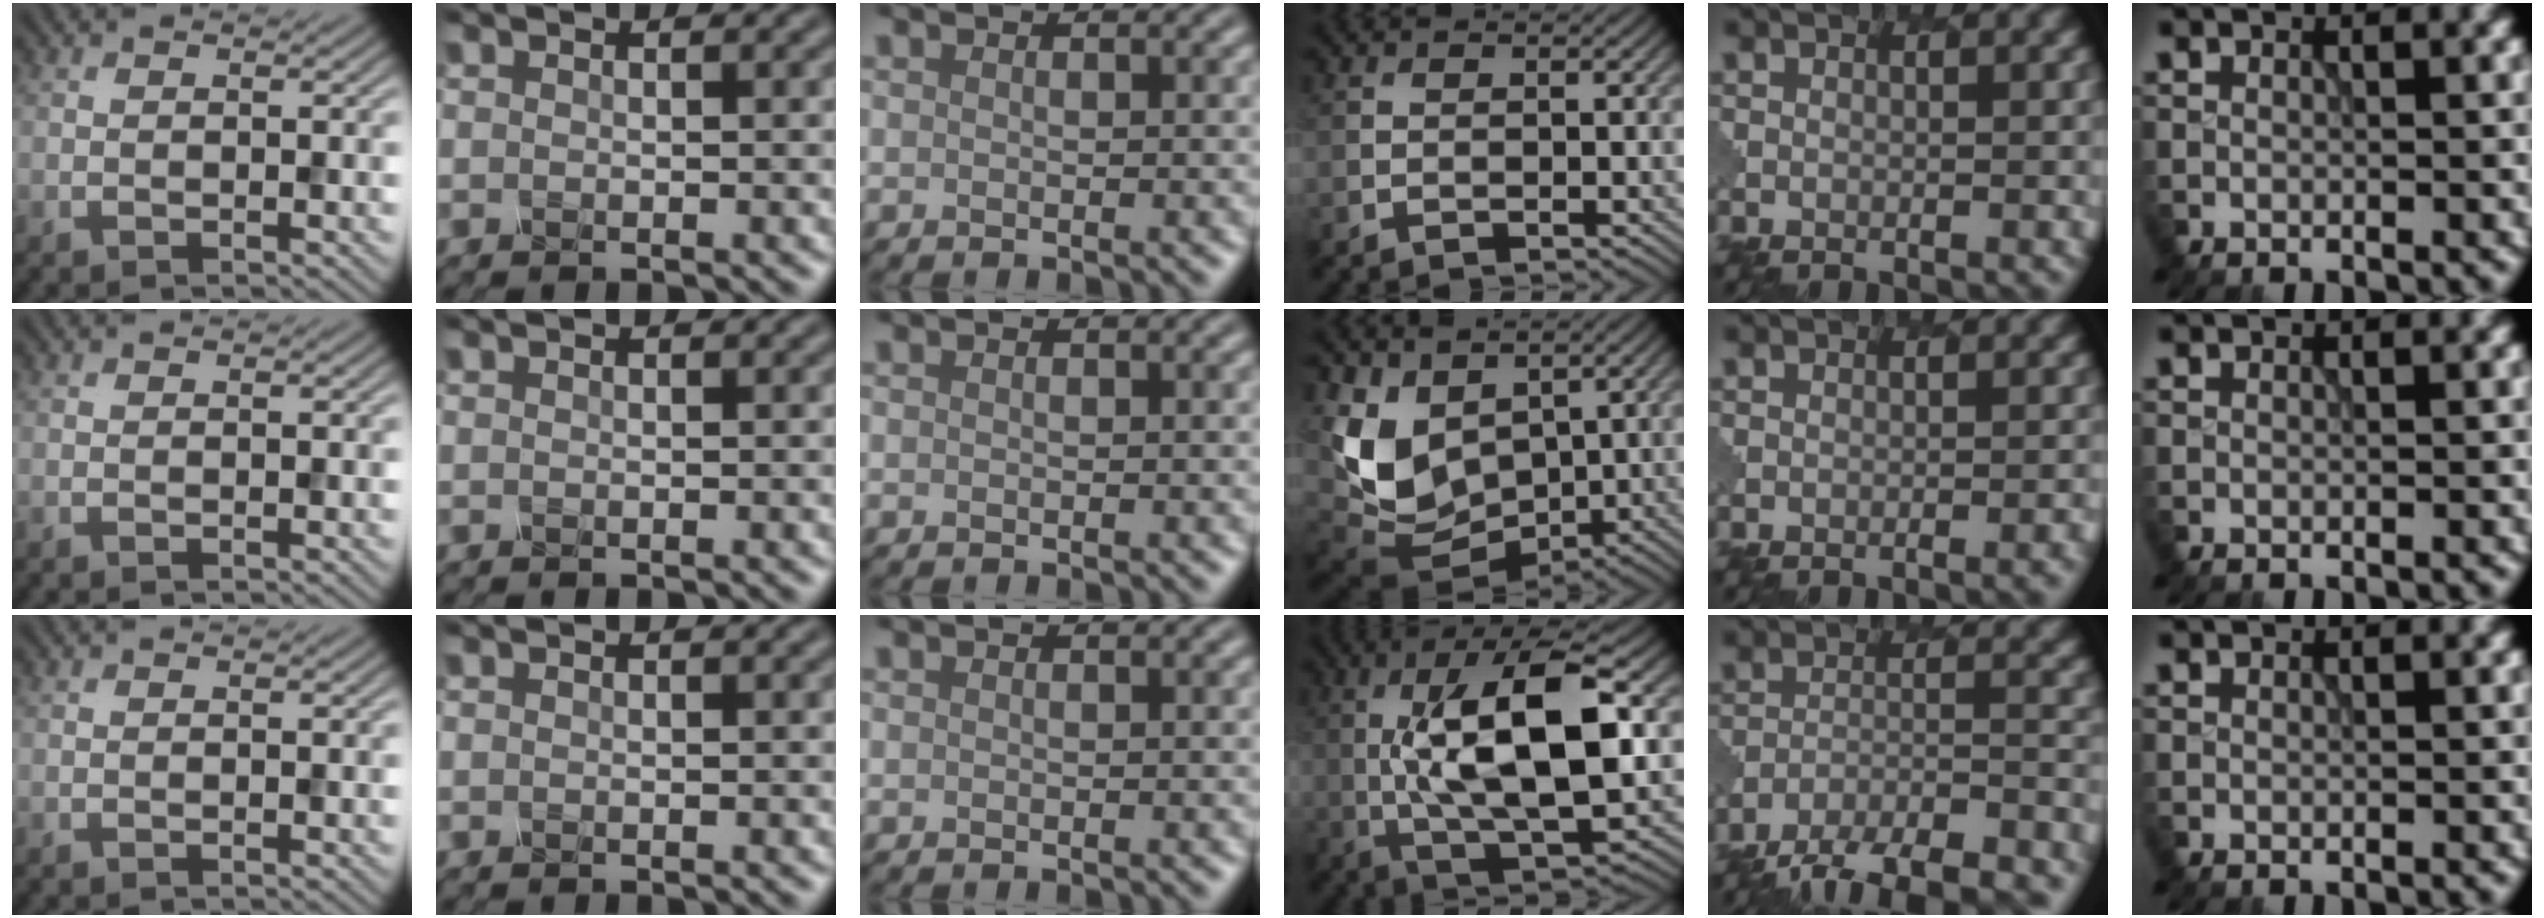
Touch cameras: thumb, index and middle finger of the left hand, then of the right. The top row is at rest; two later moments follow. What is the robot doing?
{"motion": "unscrew", "object": "spray bottle"}